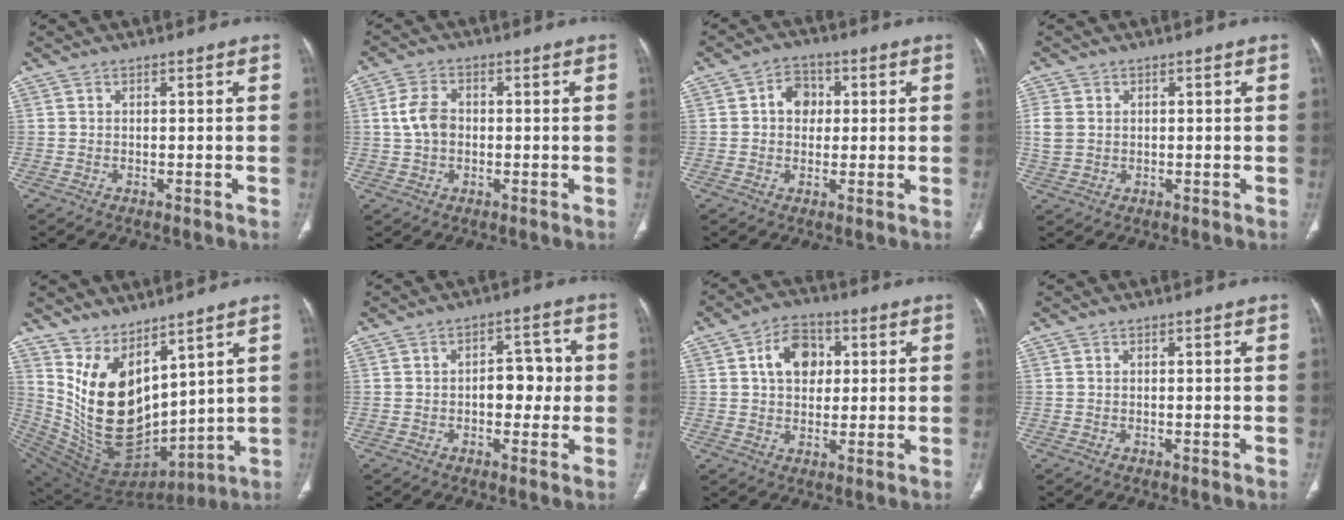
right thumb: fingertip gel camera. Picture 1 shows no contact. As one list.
[{"total": 5.3, "force": [0.1, 3.9, 3.6], "torque": [-0.069, 0.012, -0.004]}, {"total": 5.8, "force": [0.9, 4.7, 3.2], "torque": [-0.021, 0.007, 0.009]}, {"total": 4.2, "force": [0.6, 3.4, 2.3], "torque": [-0.052, 0.003, 0.016]}, {"total": 17.0, "force": [8.7, 8.7, 11.8], "torque": [-0.172, -0.082, 0.195]}, {"total": 6.6, "force": [-0.3, 4.2, 5.0], "torque": [-0.035, 0.020, -0.009]}, {"total": 9.2, "force": [2.3, 6.6, 6.0], "torque": [-0.069, 0.005, 0.033]}, {"total": 0.0}]